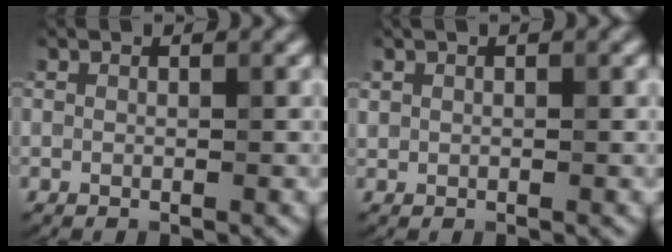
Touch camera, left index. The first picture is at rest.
{"total": 0.6, "force": [0.4, 0.4, 0.3], "torque": [-0.005, 0.001, 0.007]}